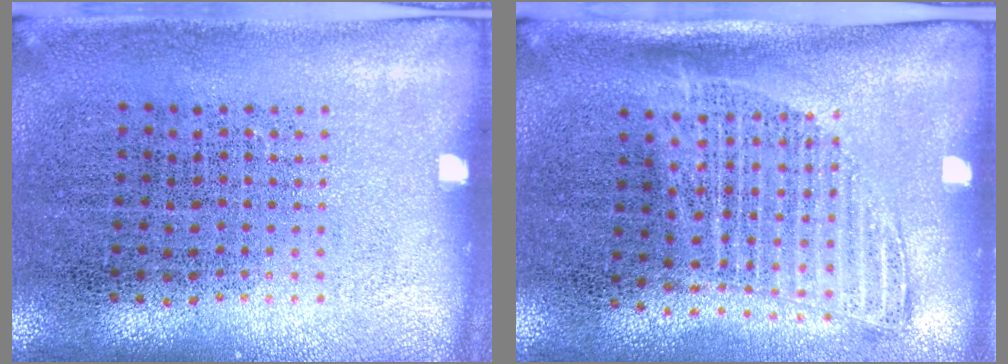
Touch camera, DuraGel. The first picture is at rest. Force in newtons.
{"total": 1.3, "press": 1.1, "slide": 0.7}